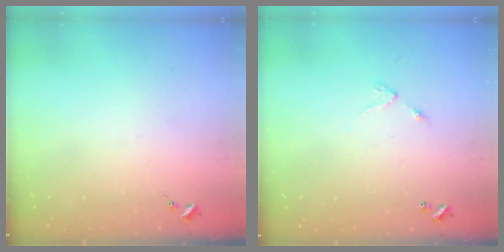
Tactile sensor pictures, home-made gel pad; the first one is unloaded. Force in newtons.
{"total": 4.2, "press": 4.2, "slide": 0.4}